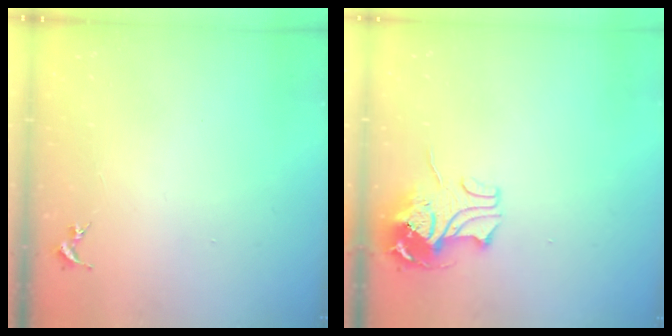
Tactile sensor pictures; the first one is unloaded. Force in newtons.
{"total": 10.9, "press": 10.9, "slide": 1.1}